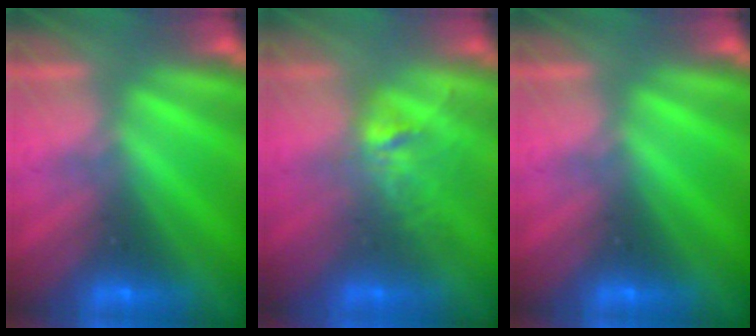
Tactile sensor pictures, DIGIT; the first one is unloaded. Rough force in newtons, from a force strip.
{"total": 2.7}
{"total": 0.0}